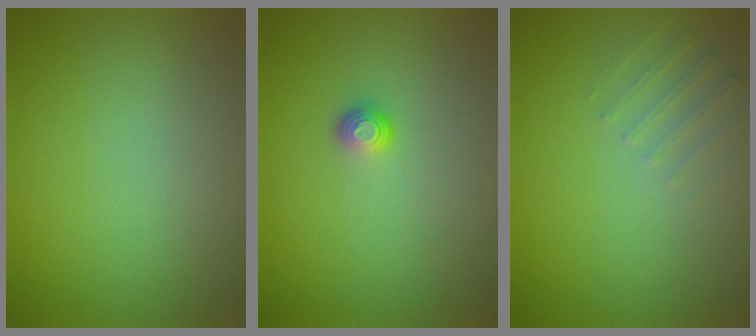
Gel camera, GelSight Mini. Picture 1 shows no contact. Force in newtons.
{"total": 1.1, "press": 1.0, "slide": 0.4}
{"total": 1.6, "press": 1.6, "slide": 0.4}